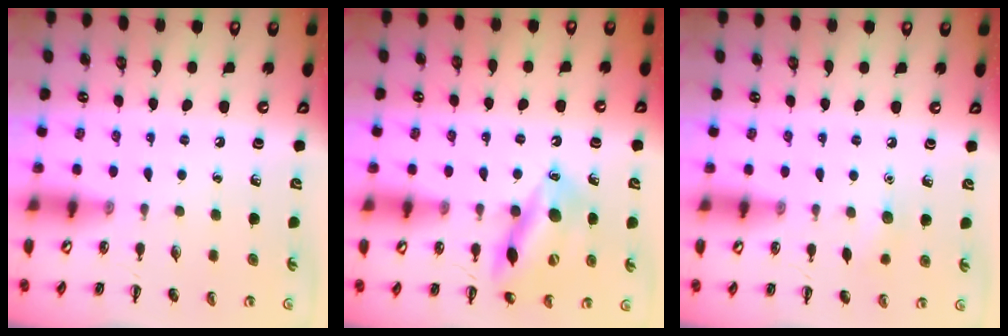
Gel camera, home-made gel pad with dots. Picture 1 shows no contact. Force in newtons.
{"total": 16.2, "press": 16.0, "slide": 2.6}
{"total": 4.9, "press": 4.7, "slide": 1.4}